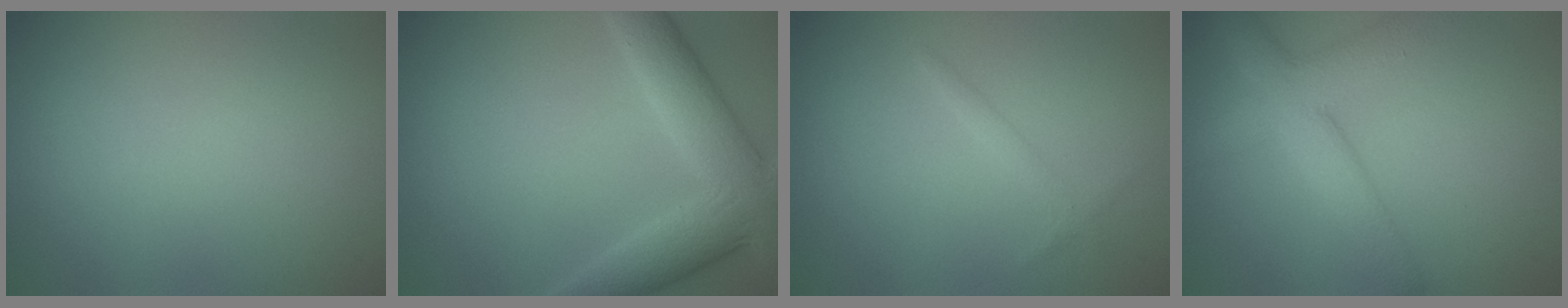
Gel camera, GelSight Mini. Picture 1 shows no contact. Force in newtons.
{"total": 7.5, "press": 7.5, "slide": 0.3}
{"total": 0.9, "press": 0.9, "slide": 0.1}
{"total": 5.1, "press": 5.1, "slide": 0.2}